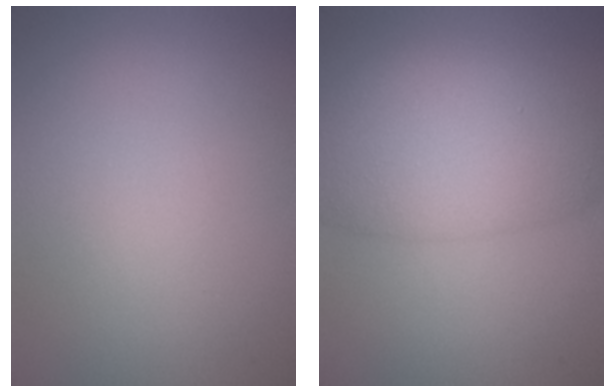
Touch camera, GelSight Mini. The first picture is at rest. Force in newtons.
{"total": 7.8, "press": 7.8, "slide": 0.2}